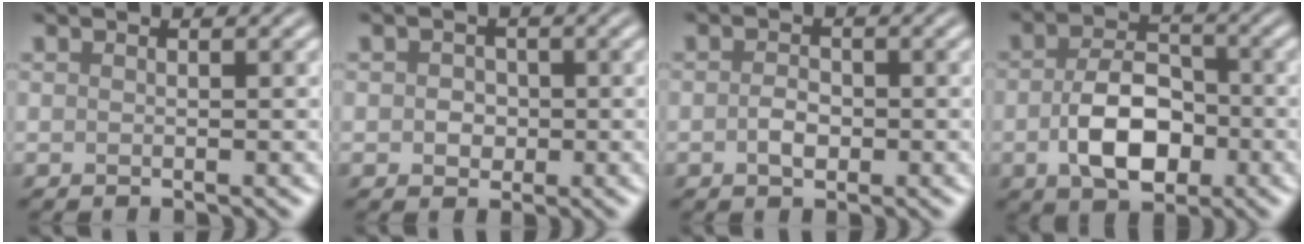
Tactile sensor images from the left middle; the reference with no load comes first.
{"total": 1.8, "force": [0.0, 1.6, 0.8], "torque": [-0.001, -0.001, -0.007]}
{"total": 1.8, "force": [-0.4, 1.2, 1.3], "torque": [-0.025, 0.001, -0.011]}
{"total": 6.4, "force": [-1.5, 4.0, 4.8], "torque": [-0.090, -0.004, -0.028]}